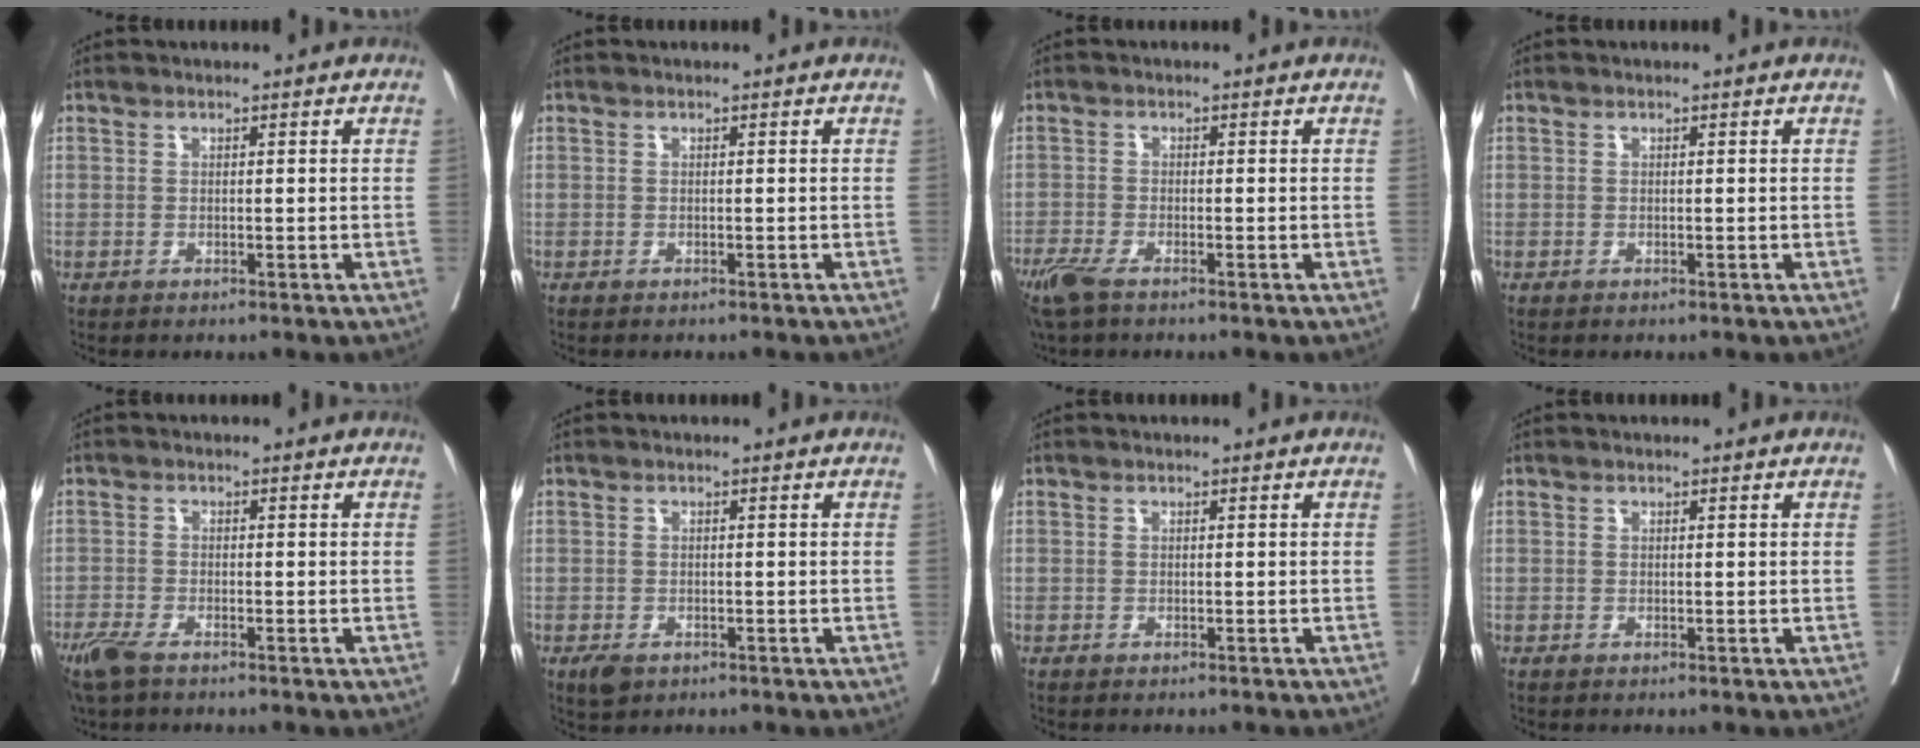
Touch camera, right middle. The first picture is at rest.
{"total": 1.7, "force": [-1.5, 0.1, 0.6], "torque": [-0.009, 0.000, -0.020]}
{"total": 5.1, "force": [-3.6, 1.3, 3.3], "torque": [-0.069, -0.014, -0.069]}
{"total": 0.0}
{"total": 5.1, "force": [-3.7, 1.5, 3.1], "torque": [-0.066, -0.012, -0.069]}
{"total": 2.3, "force": [-1.3, 1.3, 1.4], "torque": [-0.026, -0.003, -0.014]}
{"total": 1.1, "force": [-1.1, 0.1, 0.4], "torque": [-0.004, 0.000, -0.016]}
{"total": 0.0}